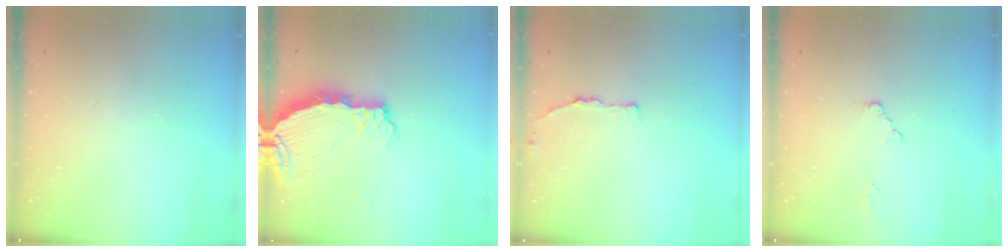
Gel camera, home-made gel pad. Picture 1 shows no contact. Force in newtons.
{"total": 6.5, "press": 6.5, "slide": 0.6}
{"total": 3.1, "press": 3.1, "slide": 0.5}
{"total": 1.9, "press": 1.9, "slide": 0.3}